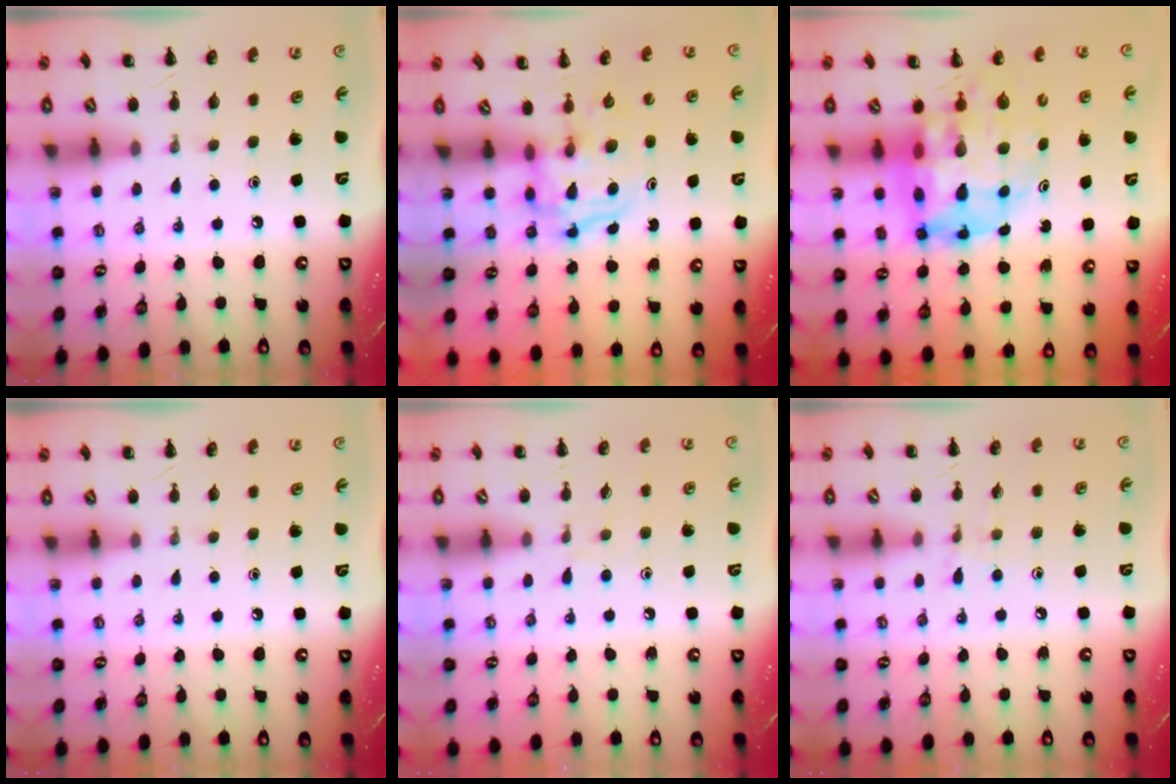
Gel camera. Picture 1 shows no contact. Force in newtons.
{"total": 3.1, "press": 3.1, "slide": 0.4}
{"total": 13.0, "press": 12.5, "slide": 3.5}
{"total": 0.0}
{"total": 5.3, "press": 4.9, "slide": 2.0}
{"total": 6.2, "press": 5.9, "slide": 1.9}